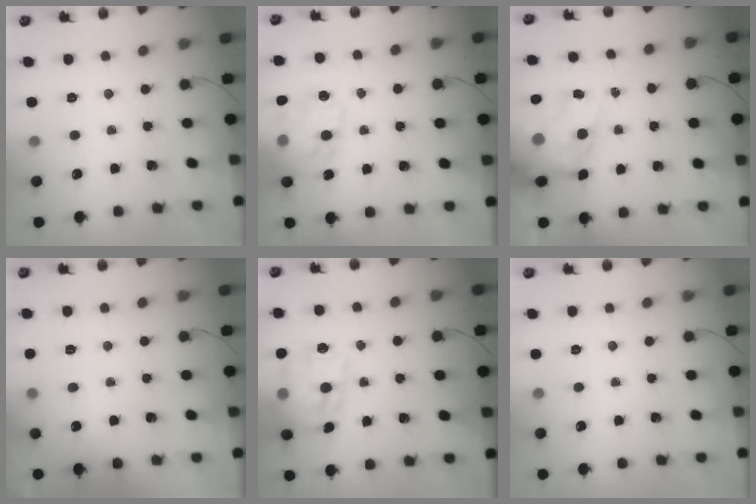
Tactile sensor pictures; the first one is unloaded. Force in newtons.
{"total": 18.0, "press": 17.6, "slide": 3.4}
{"total": 14.9, "press": 14.5, "slide": 3.6}
{"total": 2.6, "press": 2.1, "slide": 1.5}
{"total": 15.7, "press": 15.6, "slide": 1.7}
{"total": 0.0}